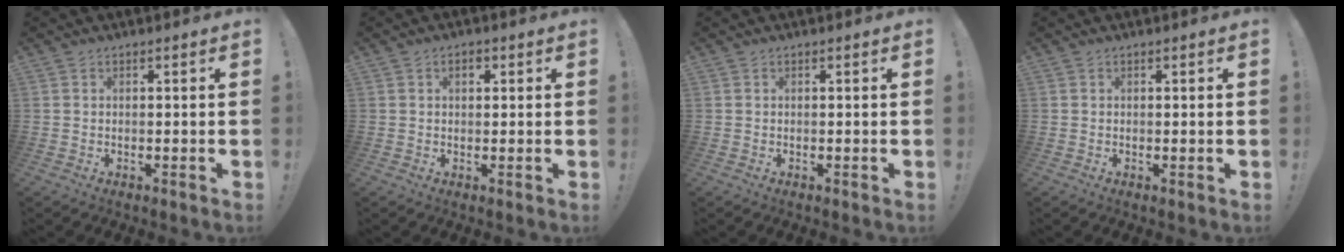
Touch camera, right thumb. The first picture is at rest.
{"total": 2.0, "force": [0.7, 1.2, 1.5], "torque": [-0.024, 0.003, 0.009]}
{"total": 0.0}
{"total": 0.0}